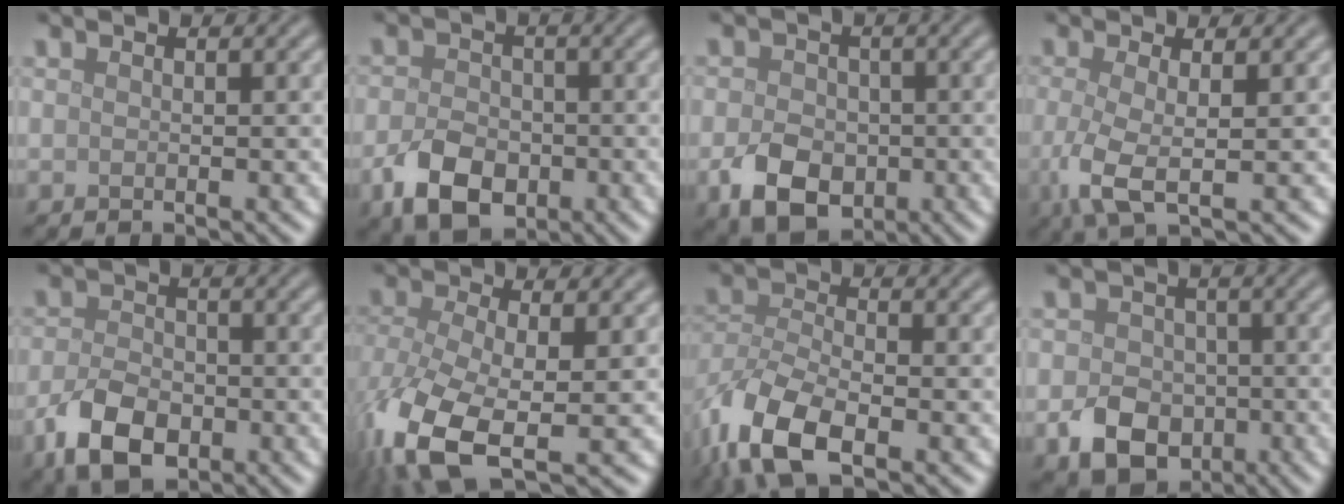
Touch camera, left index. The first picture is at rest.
{"total": 5.8, "force": [-2.2, 4.0, 3.5], "torque": [-0.073, -0.007, -0.045]}
{"total": 6.0, "force": [-1.9, 4.4, 3.6], "torque": [-0.070, -0.009, -0.038]}
{"total": 3.8, "force": [-0.6, 1.2, 3.6], "torque": [-0.085, -0.011, -0.012]}
{"total": 5.9, "force": [-2.7, 3.6, 3.7], "torque": [-0.079, -0.006, -0.055]}
{"total": 9.1, "force": [-3.9, 4.3, 7.1], "torque": [-0.171, -0.024, -0.078]}
{"total": 8.1, "force": [-4.5, 3.7, 5.7], "torque": [-0.126, -0.012, -0.097]}
{"total": 5.8, "force": [-1.9, 4.5, 3.0], "torque": [-0.053, -0.009, -0.037]}